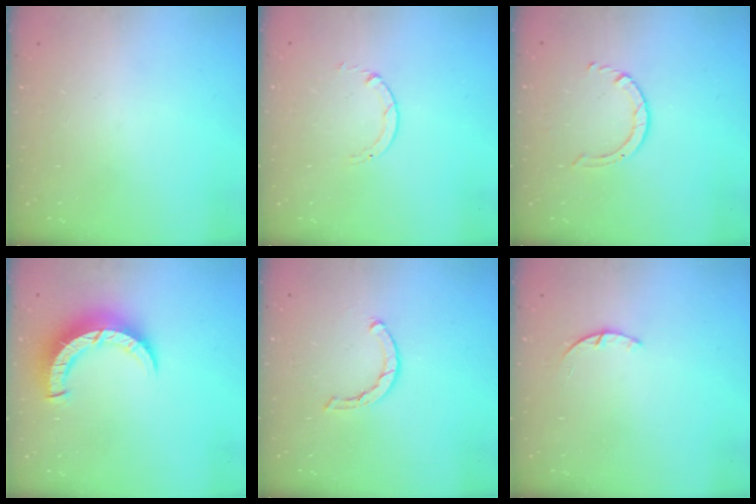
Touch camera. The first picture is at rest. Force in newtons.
{"total": 0.7, "press": 0.7, "slide": 0.1}
{"total": 2.5, "press": 2.4, "slide": 0.3}
{"total": 8.8, "press": 8.8, "slide": 1.1}
{"total": 2.0, "press": 2.0, "slide": 0.2}
{"total": 1.4, "press": 1.4, "slide": 0.3}